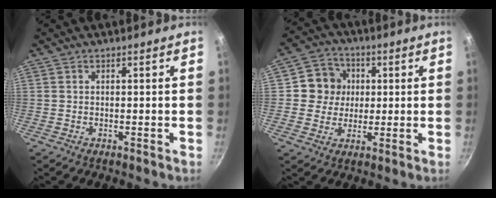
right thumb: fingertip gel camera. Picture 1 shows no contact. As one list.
[{"total": 8.3, "force": [1.2, 7.8, 2.4], "torque": [0.000, 0.010, 0.008]}]